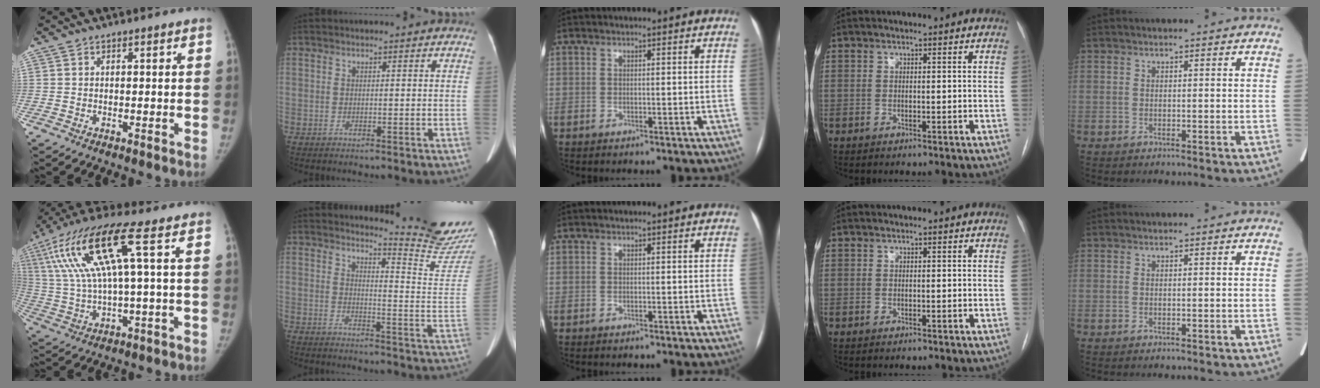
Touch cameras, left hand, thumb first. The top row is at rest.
{"thumb": {"total": 16.5, "force": [5.0, 2.5, 15.5], "torque": [-0.349, 0.018, 0.095]}, "index": {"total": 13.3, "force": [13.1, -2.4, 1.1], "torque": [-0.018, -0.138, 0.148]}}